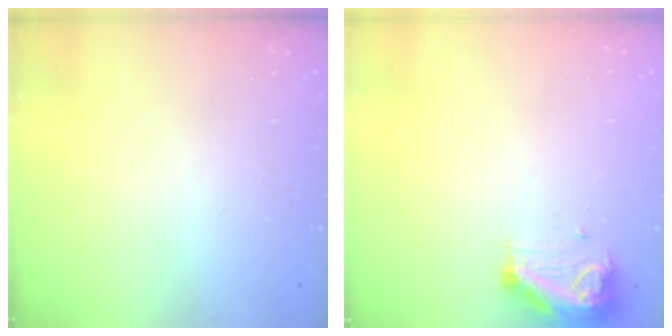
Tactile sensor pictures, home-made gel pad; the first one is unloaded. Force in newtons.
{"total": 9.8, "press": 9.8, "slide": 0.5}